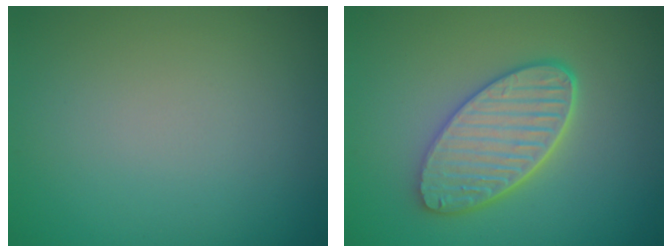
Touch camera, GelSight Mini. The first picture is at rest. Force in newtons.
{"total": 5.3, "press": 4.4, "slide": 3.0}